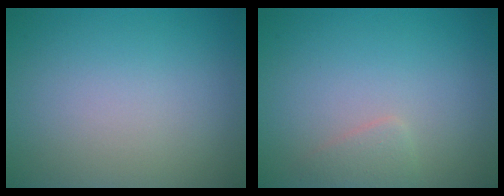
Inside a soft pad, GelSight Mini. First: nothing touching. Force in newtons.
{"total": 1.2, "press": 1.2, "slide": 0.1}